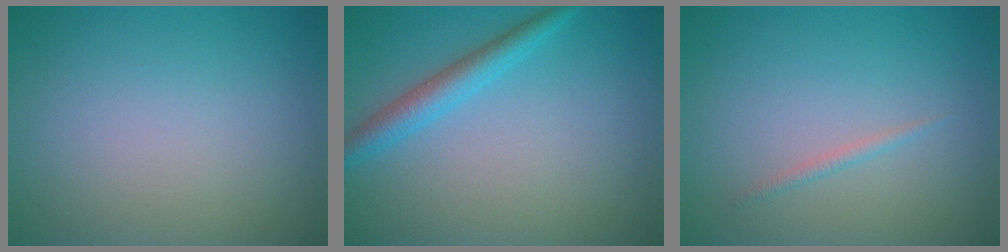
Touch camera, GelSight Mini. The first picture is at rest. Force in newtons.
{"total": 2.7, "press": 2.7, "slide": 0.3}
{"total": 0.7, "press": 0.7, "slide": 0.1}